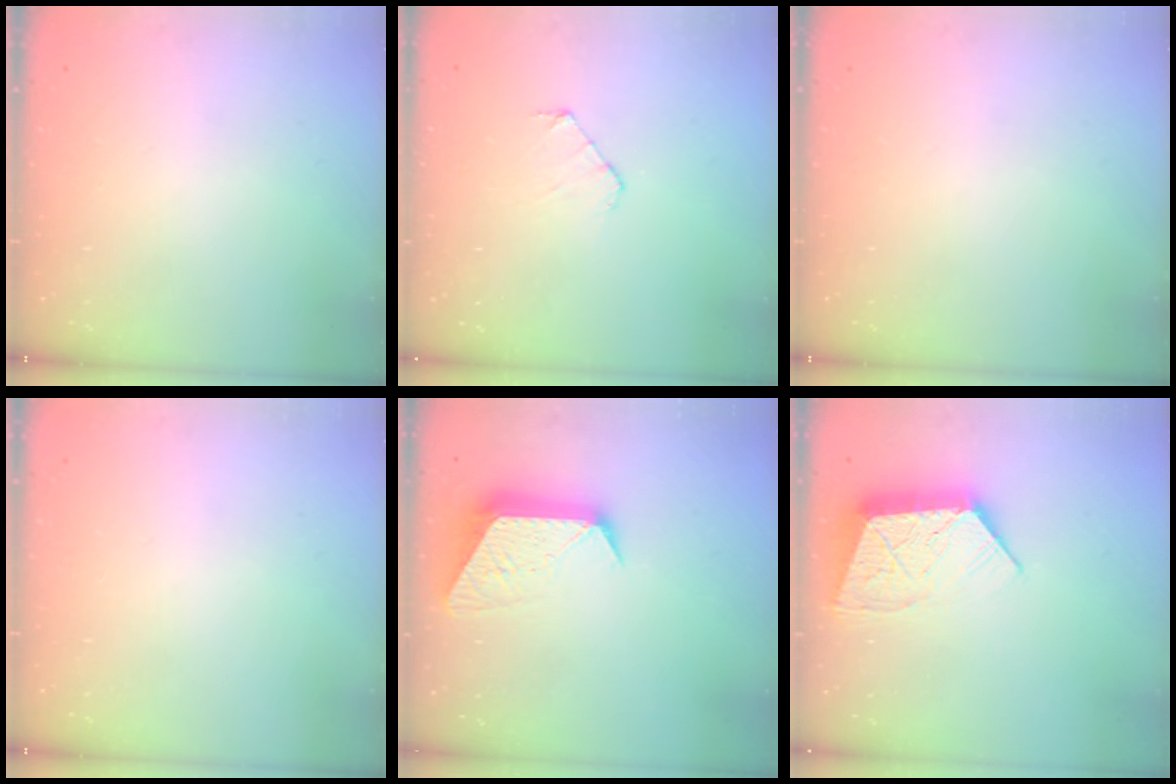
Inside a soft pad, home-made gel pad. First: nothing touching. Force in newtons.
{"total": 4.3, "press": 4.3, "slide": 0.4}
{"total": 0.0}
{"total": 0.0}
{"total": 11.3, "press": 11.3, "slide": 1.0}
{"total": 11.6, "press": 11.6, "slide": 0.9}